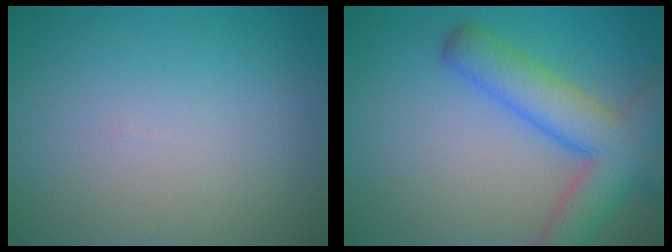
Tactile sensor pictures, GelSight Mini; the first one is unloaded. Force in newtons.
{"total": 6.9, "press": 6.9, "slide": 0.3}